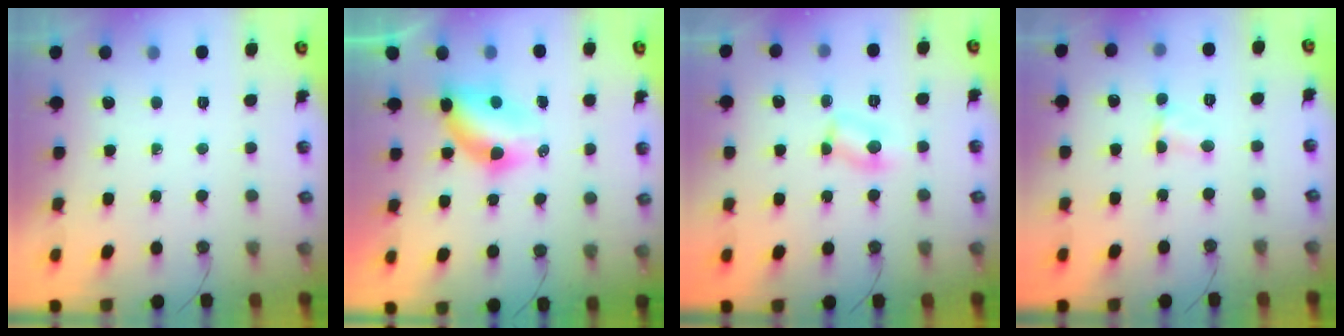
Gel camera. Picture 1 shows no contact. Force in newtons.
{"total": 8.0, "press": 7.0, "slide": 3.9}
{"total": 3.5, "press": 3.5, "slide": 0.4}
{"total": 2.3, "press": 2.3, "slide": 0.3}